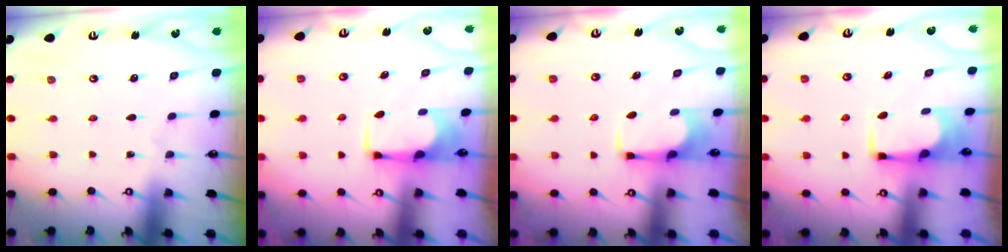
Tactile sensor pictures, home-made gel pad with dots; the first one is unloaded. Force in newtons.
{"total": 1.6, "press": 1.5, "slide": 0.6}
{"total": 2.9, "press": 2.9, "slide": 0.5}
{"total": 4.8, "press": 4.8, "slide": 0.3}